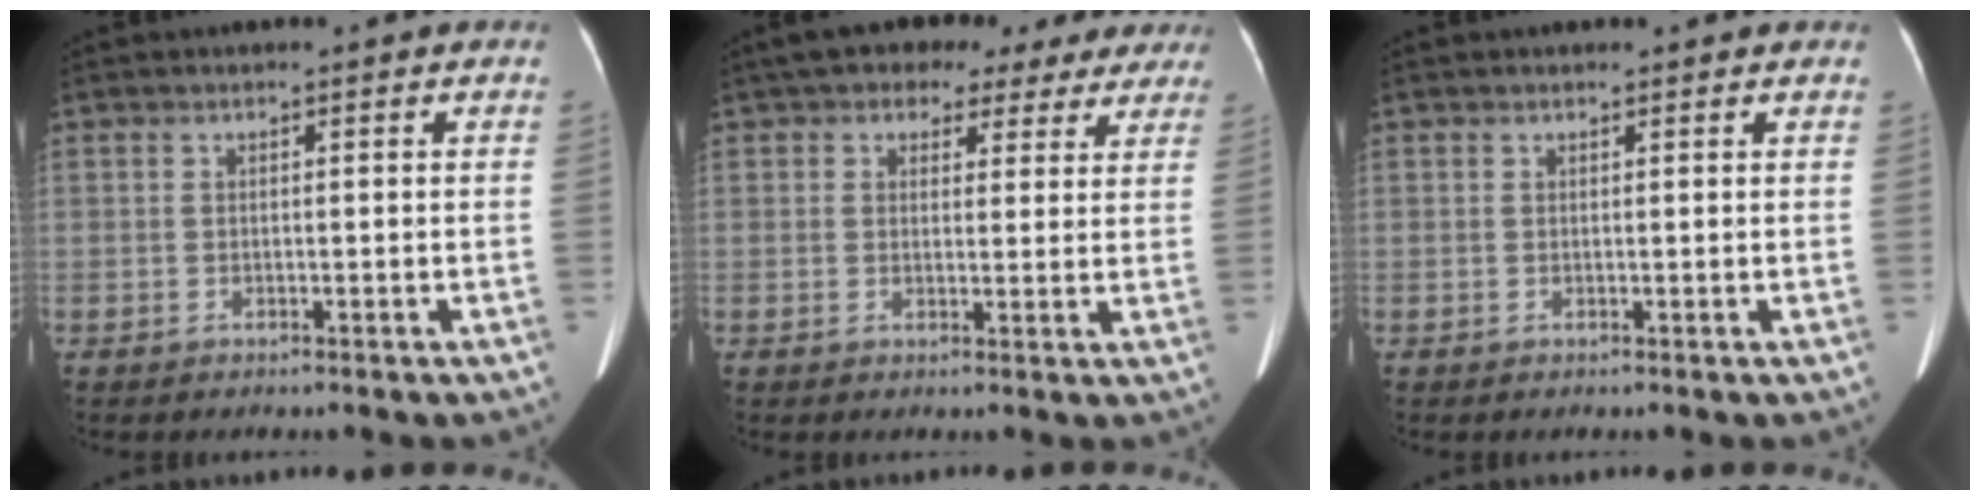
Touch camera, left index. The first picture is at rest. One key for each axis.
{"total": 12.1, "fx": 9.4, "fy": 6.1, "fz": 4.5, "tx": -0.034, "ty": 0.025, "tz": 0.106}
{"total": 2.0, "fx": 1.8, "fy": 0.4, "fz": 0.7, "tx": -0.010, "ty": 0.003, "tz": 0.018}